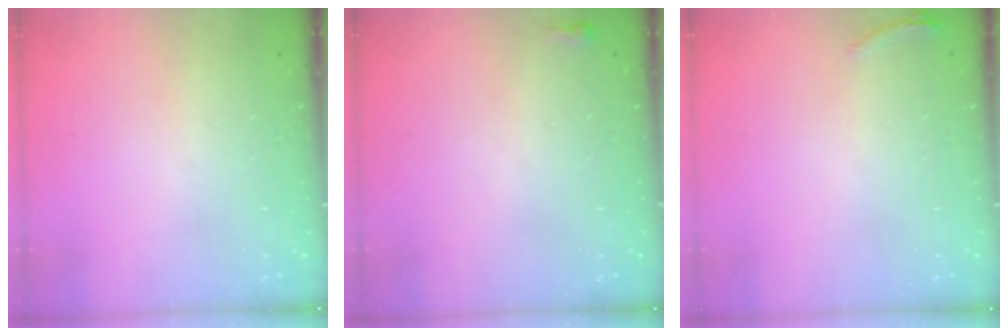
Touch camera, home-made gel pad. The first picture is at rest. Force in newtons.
{"total": 2.0, "press": 2.0, "slide": 0.5}
{"total": 5.0, "press": 4.7, "slide": 1.9}